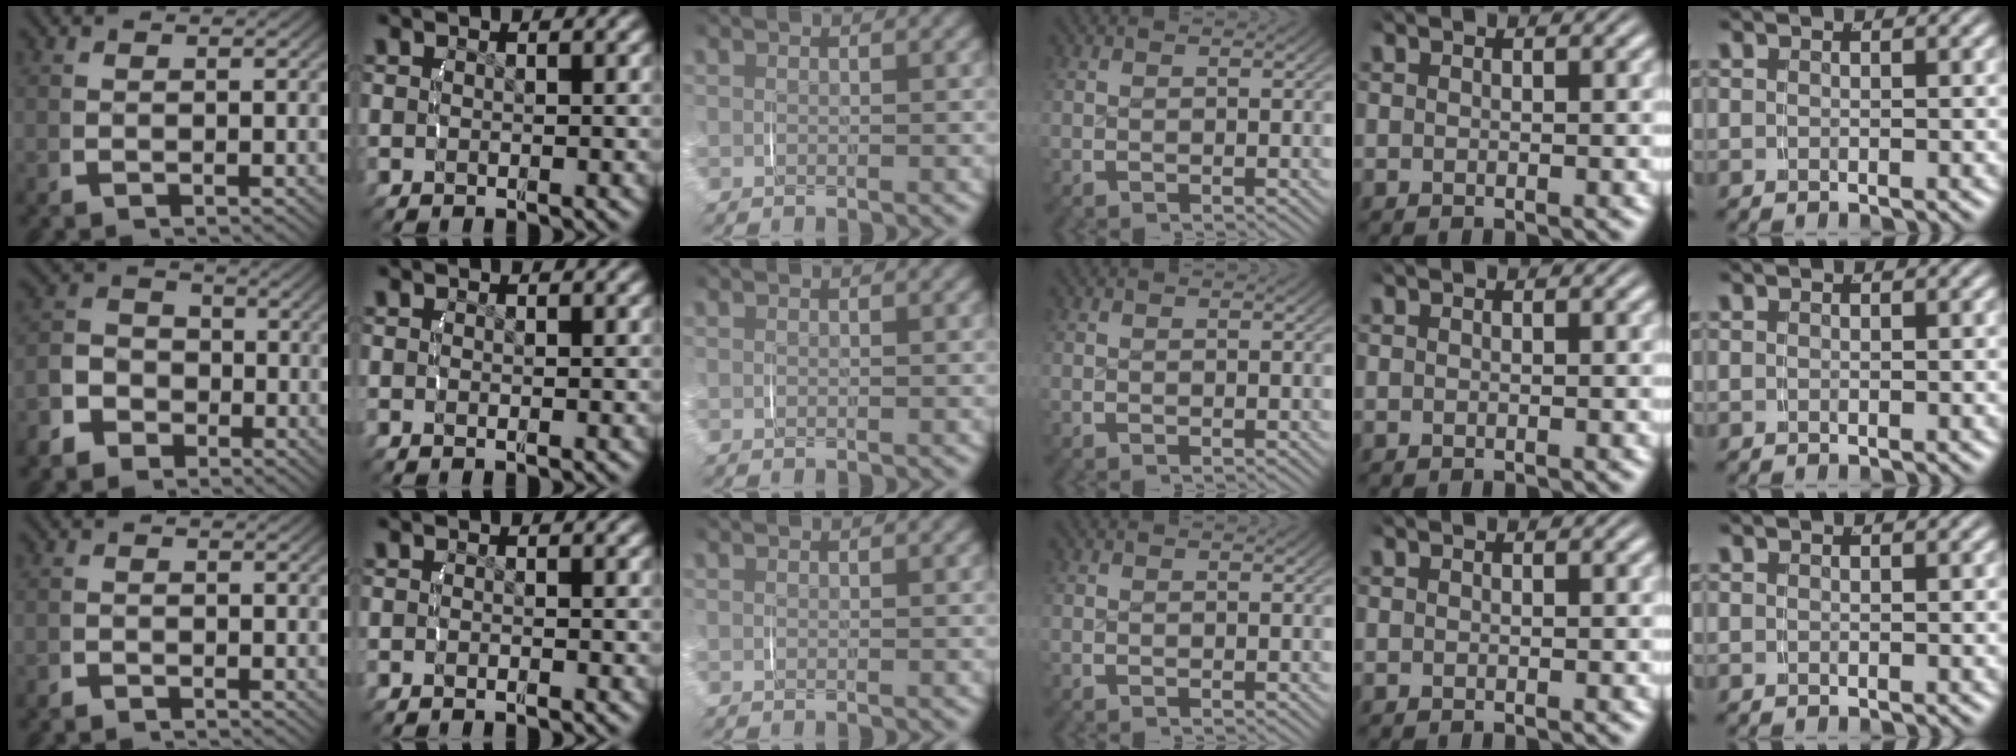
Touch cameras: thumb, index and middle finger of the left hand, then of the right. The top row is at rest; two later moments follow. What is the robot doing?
{"motion": "lift_and_place", "object": "napkin"}